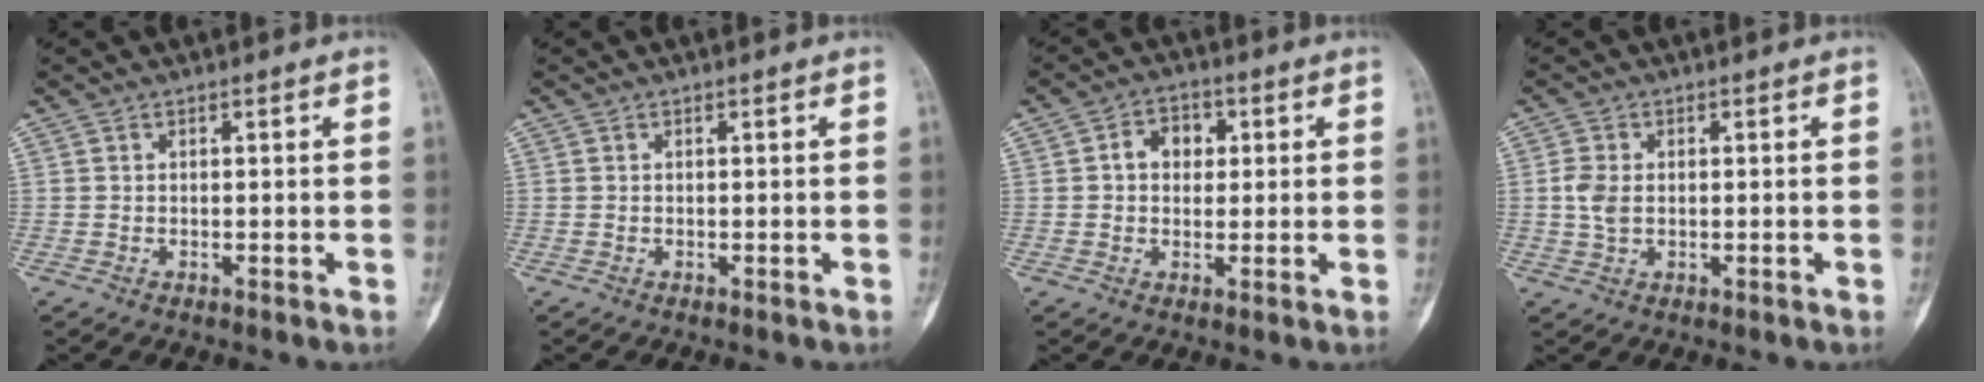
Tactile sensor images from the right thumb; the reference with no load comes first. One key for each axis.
{"total": 0.0}
{"total": 5.5, "fx": 1.0, "fy": 4.3, "fz": 3.3, "tx": -0.025, "ty": 0.009, "tz": 0.009}
{"total": 3.7, "fx": 0.1, "fy": 2.5, "fz": 2.8, "tx": -0.059, "ty": 0.004, "tz": 0.002}